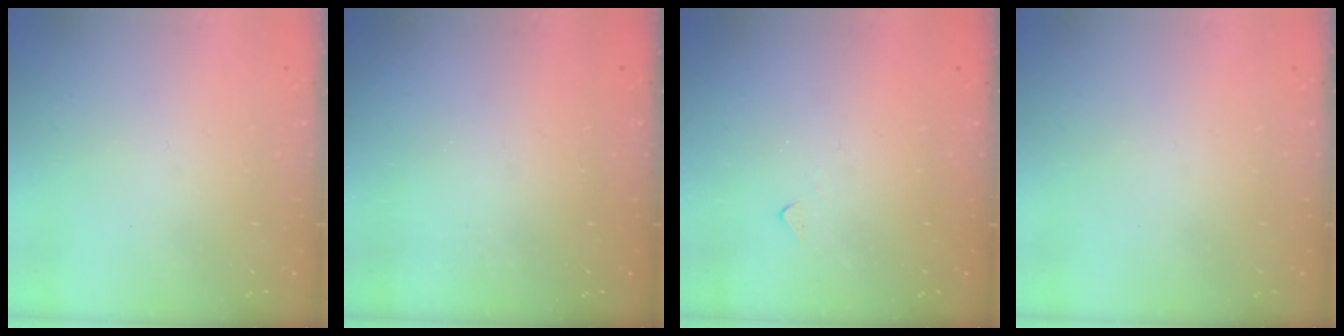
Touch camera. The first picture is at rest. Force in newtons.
{"total": 0.6, "press": 0.5, "slide": 0.2}
{"total": 4.2, "press": 4.2, "slide": 0.5}
{"total": 0.0}